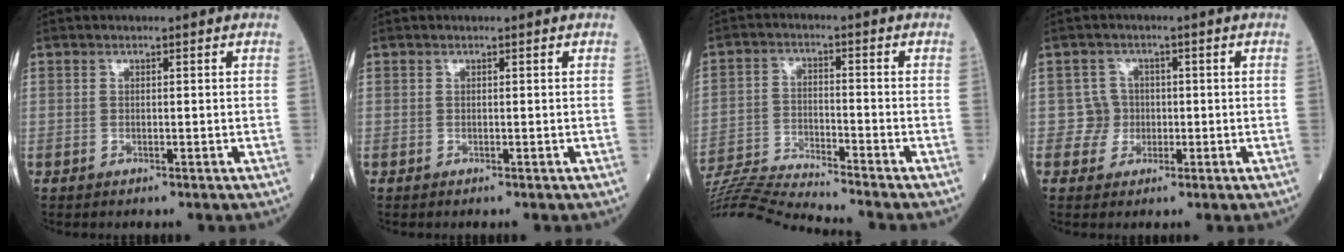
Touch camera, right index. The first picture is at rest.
{"total": 0.0}
{"total": 11.8, "force": [-11.4, -2.2, 2.2], "torque": [-0.037, -0.008, -0.208]}
{"total": 3.0, "force": [-0.3, 2.9, -0.4], "torque": [0.020, 0.011, -0.010]}